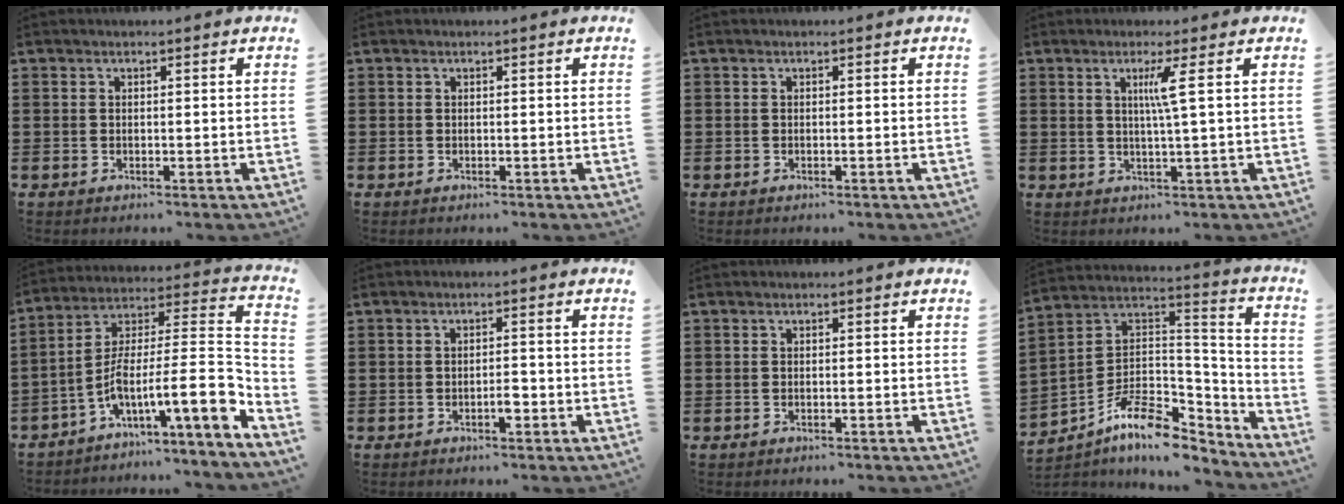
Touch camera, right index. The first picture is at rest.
{"total": 0.0}
{"total": 0.0}
{"total": 3.5, "force": [0.8, -1.0, 3.3], "torque": [-0.065, -0.008, 0.009]}
{"total": 11.1, "force": [-4.2, 1.7, 10.1], "torque": [-0.186, -0.046, -0.087]}
{"total": 2.3, "force": [-0.9, 0.7, 2.0], "torque": [-0.037, 0.001, -0.016]}
{"total": 0.0}
{"total": 10.1, "force": [-7.0, 4.6, 5.6], "torque": [-0.111, 0.013, -0.133]}